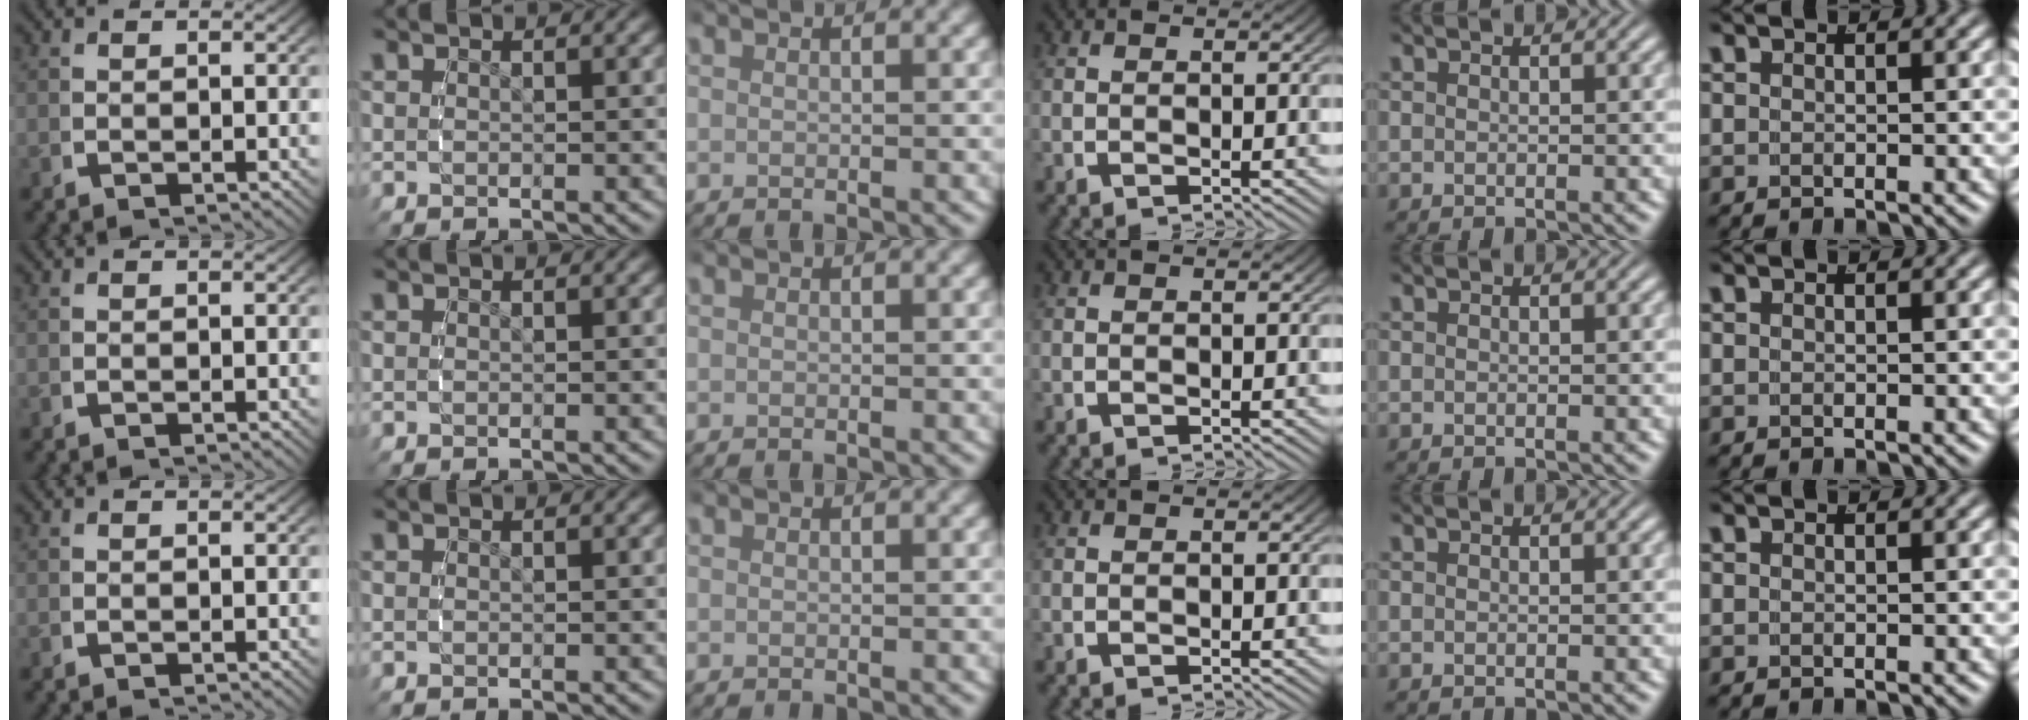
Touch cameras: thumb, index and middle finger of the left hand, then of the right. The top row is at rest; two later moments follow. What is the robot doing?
{"motion": "reach", "object": "napkin"}